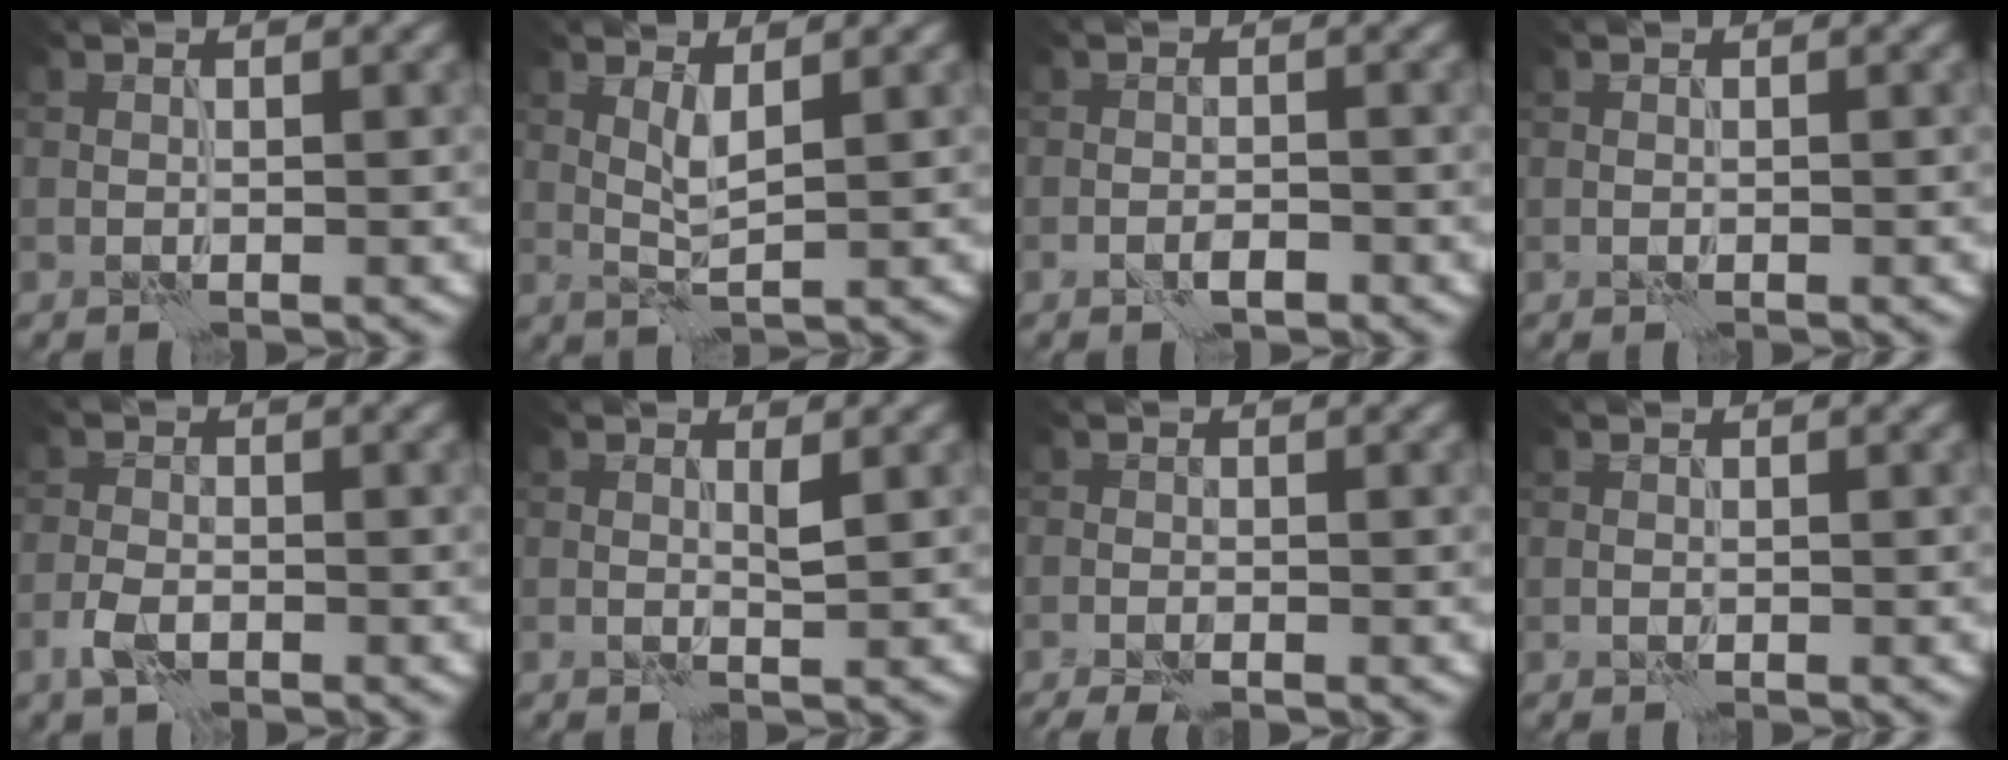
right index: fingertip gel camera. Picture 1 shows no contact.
{"total": 2.0, "force": [0.9, 0.2, 1.8], "torque": [-0.041, -0.001, 0.020]}
{"total": 1.3, "force": [-0.8, 0.5, 0.9], "torque": [-0.014, 0.002, -0.017]}
{"total": 0.0}
{"total": 2.2, "force": [-1.2, 1.1, 1.5], "torque": [-0.032, 0.000, -0.031]}
{"total": 1.0, "force": [0.3, 0.1, 0.9], "torque": [-0.017, -0.002, 0.003]}
{"total": 1.9, "force": [-1.2, 0.5, 1.3], "torque": [-0.026, -0.001, -0.024]}
{"total": 0.0}